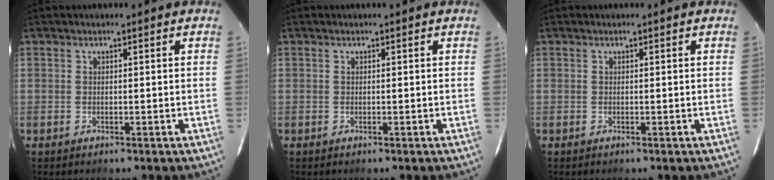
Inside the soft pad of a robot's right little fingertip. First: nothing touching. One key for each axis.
{"total": 0.0}
{"total": 0.0}